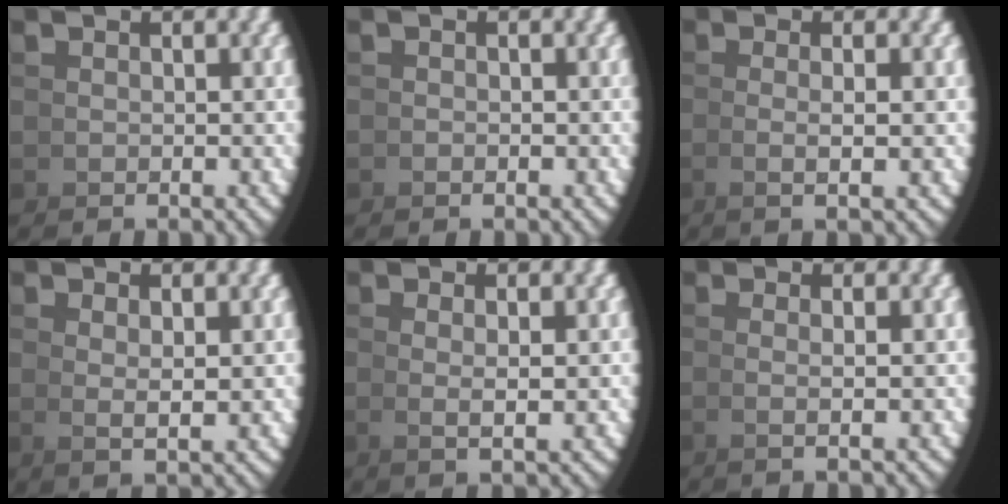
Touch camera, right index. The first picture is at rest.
{"total": 0.9, "force": [-0.4, -0.7, -0.3], "torque": [0.007, 0.002, -0.009]}
{"total": 2.3, "force": [-0.1, -0.6, 2.2], "torque": [-0.038, 0.001, -0.001]}
{"total": 1.7, "force": [1.0, -0.5, 1.3], "torque": [-0.026, -0.004, 0.026]}
{"total": 1.7, "force": [0.5, -0.5, 1.6], "torque": [-0.031, -0.002, 0.015]}
{"total": 1.8, "force": [0.3, -1.0, 1.4], "torque": [-0.028, 0.001, 0.006]}